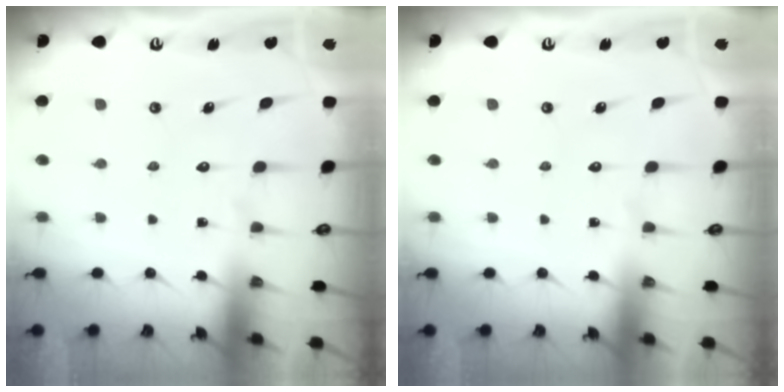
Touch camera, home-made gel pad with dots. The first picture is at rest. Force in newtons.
{"total": 0.0}